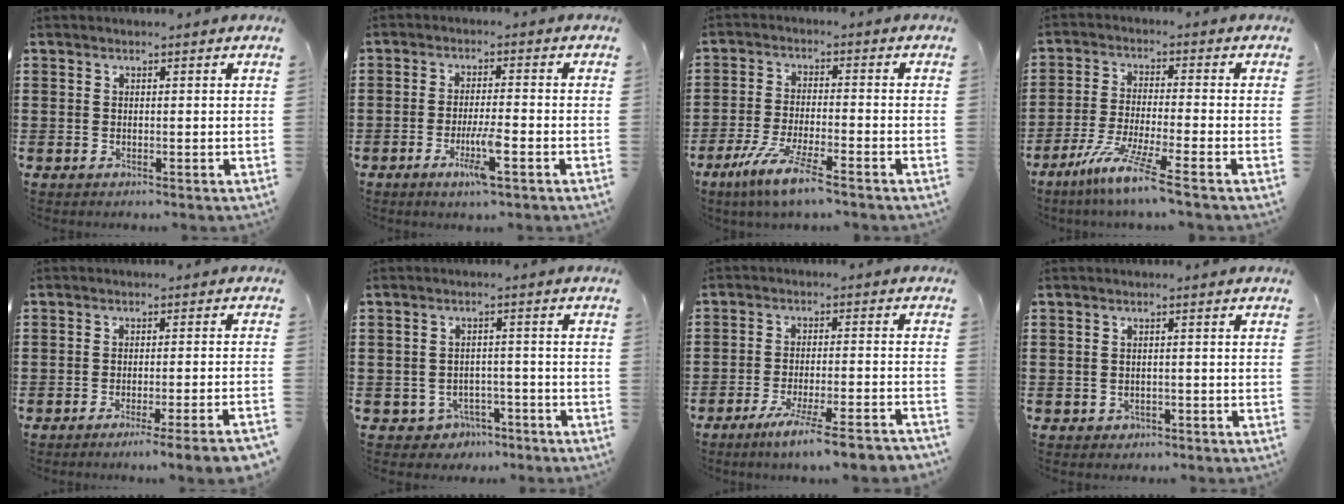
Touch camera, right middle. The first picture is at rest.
{"total": 5.3, "force": [-2.6, 0.5, 4.6], "torque": [-0.087, -0.009, -0.046]}
{"total": 7.0, "force": [-5.2, 0.2, 4.7], "torque": [-0.101, -0.016, -0.098]}
{"total": 7.5, "force": [-5.6, -0.4, 5.0], "torque": [-0.107, -0.020, -0.107]}
{"total": 3.6, "force": [-2.8, -0.8, 2.1], "torque": [-0.033, -0.016, -0.053]}
{"total": 2.8, "force": [-2.5, 1.2, 0.2], "torque": [-0.016, 0.001, -0.054]}
{"total": 6.4, "force": [-5.3, -0.6, 3.5], "torque": [-0.059, -0.015, -0.097]}
{"total": 0.8, "force": [-0.6, 0.5, 0.1], "torque": [-0.007, -0.002, -0.014]}